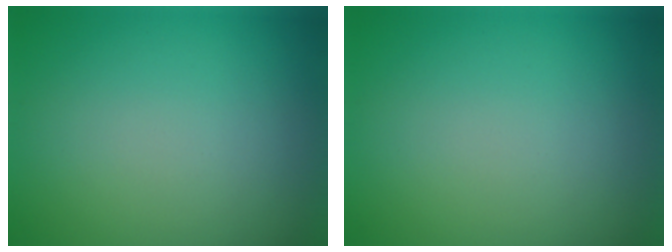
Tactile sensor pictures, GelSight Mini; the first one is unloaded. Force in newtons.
{"total": 0.0}